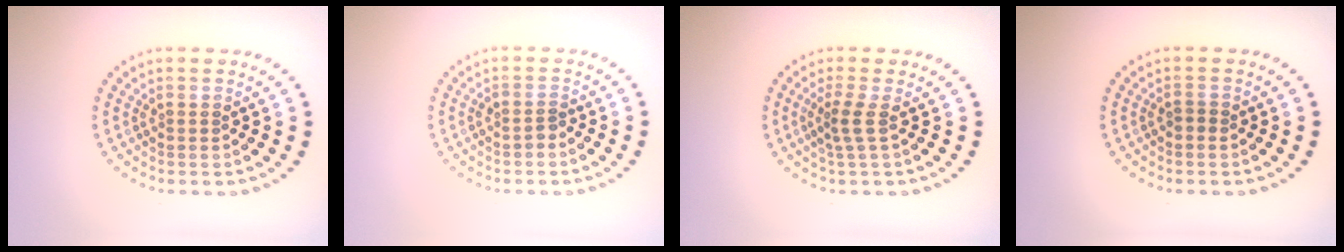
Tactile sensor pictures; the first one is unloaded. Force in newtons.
{"total": 1.0, "press": 0.8, "slide": 0.6}
{"total": 1.9, "press": 1.3, "slide": 1.5}
{"total": 0.7, "press": 0.6, "slide": 0.3}